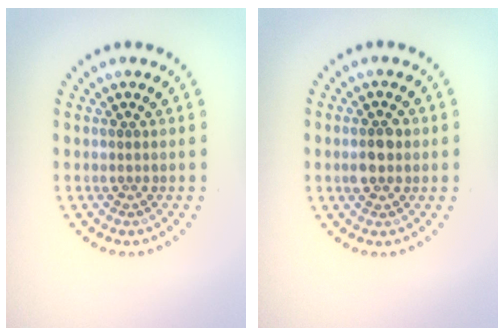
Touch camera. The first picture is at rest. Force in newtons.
{"total": 2.5, "press": 2.5, "slide": 0.0}